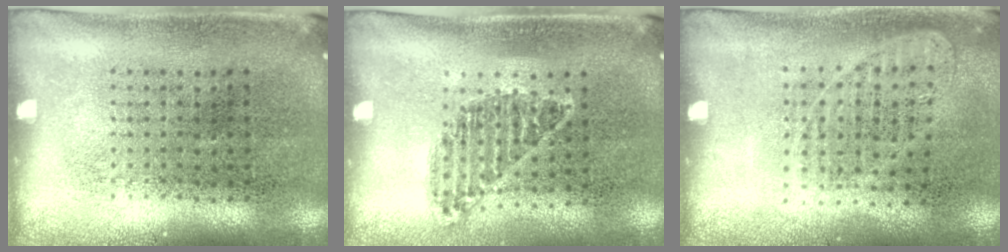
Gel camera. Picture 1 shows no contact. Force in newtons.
{"total": 1.0, "press": 0.8, "slide": 0.5}
{"total": 0.9, "press": 0.9, "slide": 0.3}